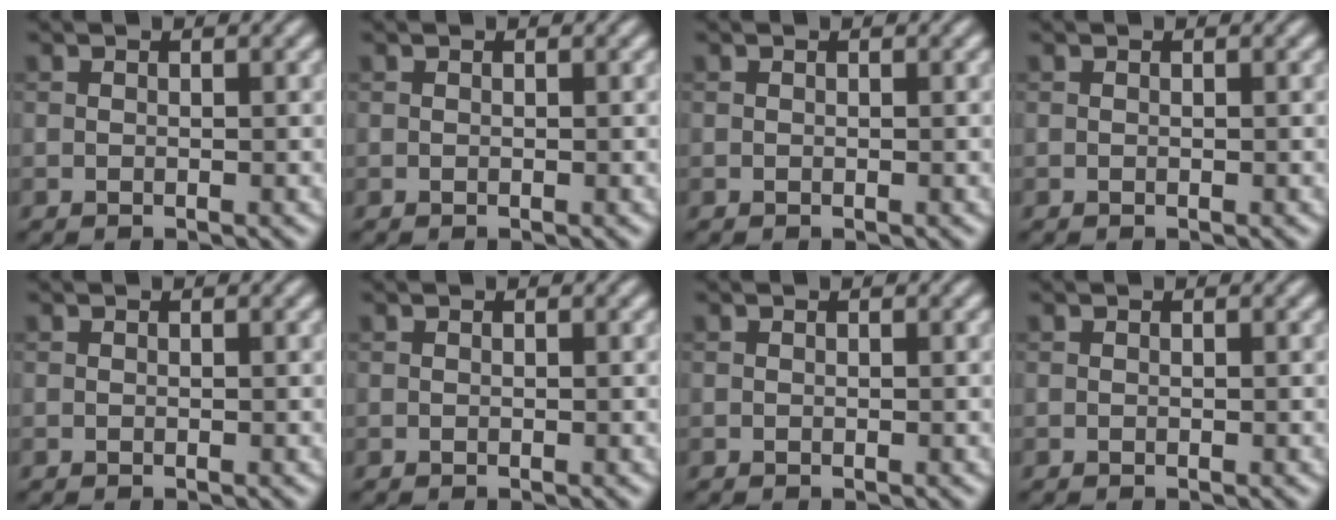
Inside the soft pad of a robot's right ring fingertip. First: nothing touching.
{"total": 0.0}
{"total": 0.0}
{"total": 0.0}
{"total": 0.0}
{"total": 0.0}
{"total": 0.0}
{"total": 0.0}